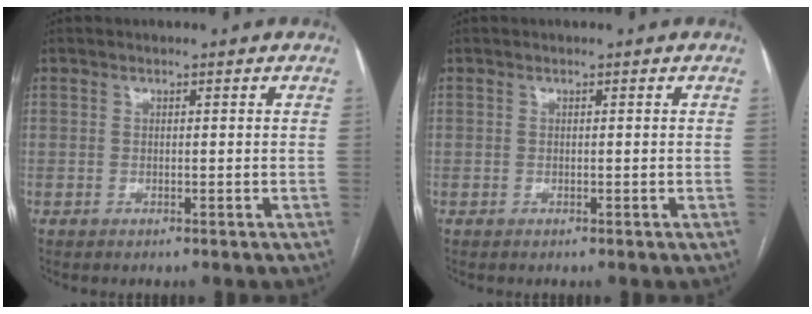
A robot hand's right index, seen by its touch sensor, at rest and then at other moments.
{"total": 0.0}